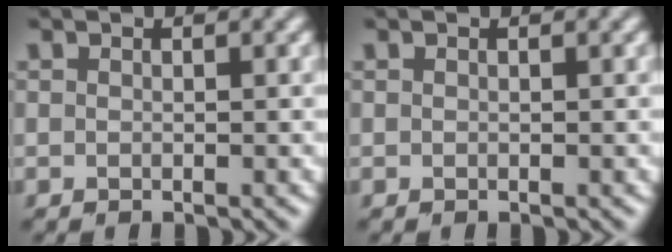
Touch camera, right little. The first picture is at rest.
{"total": 0.0}